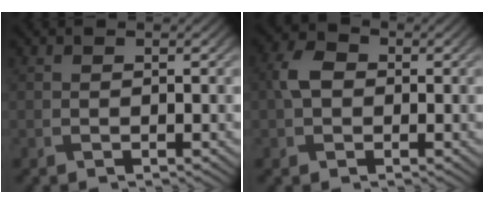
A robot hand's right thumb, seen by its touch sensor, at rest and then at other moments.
{"total": 3.5, "force": [-0.1, 2.7, 2.2], "torque": [-0.053, 0.005, -0.011]}